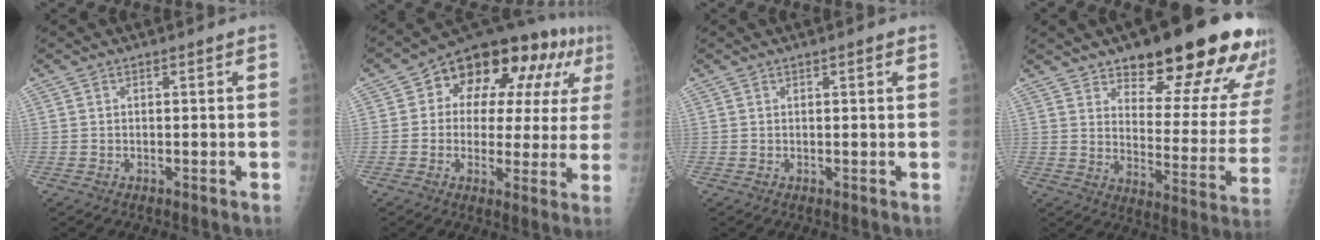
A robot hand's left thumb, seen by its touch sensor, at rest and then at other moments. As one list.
[{"total": 18.6, "force": [6.6, 10.5, 13.9], "torque": [-0.139, 0.017, 0.083]}, {"total": 1.0, "force": [0.5, 0.2, 0.9], "torque": [-0.013, 0.000, 0.006]}, {"total": 24.3, "force": [16.4, 7.8, 16.0], "torque": [-0.160, -0.084, 0.218]}]